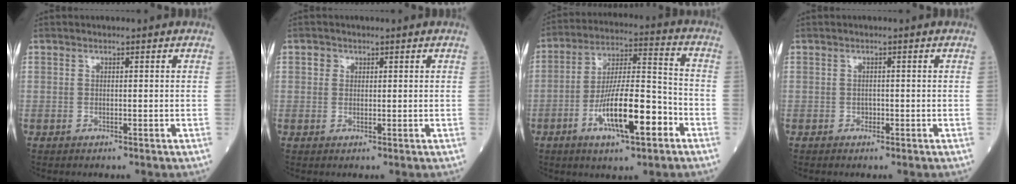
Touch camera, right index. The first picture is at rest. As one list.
[{"total": 1.3, "force": [0.5, 1.2, 0.2], "torque": [0.002, 0.000, 0.005]}, {"total": 13.7, "force": [-5.6, 2.8, 12.1], "torque": [-0.224, 0.004, -0.091]}, {"total": 0.5, "force": [-0.2, 0.5, 0.2], "torque": [-0.003, 0.003, -0.003]}]